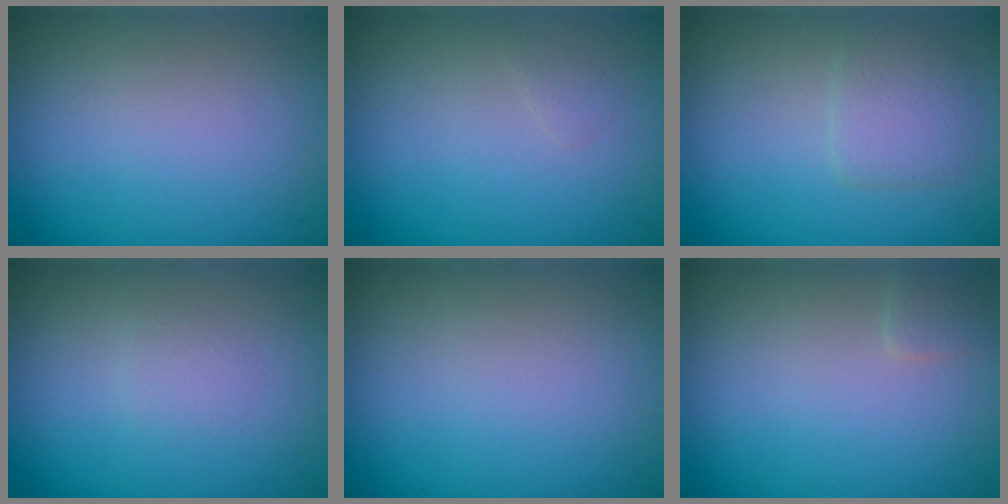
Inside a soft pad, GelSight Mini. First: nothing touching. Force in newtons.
{"total": 0.5, "press": 0.5, "slide": 0.0}
{"total": 2.2, "press": 2.2, "slide": 0.1}
{"total": 0.7, "press": 0.7, "slide": 0.0}
{"total": 0.0}
{"total": 0.9, "press": 0.9, "slide": 0.1}